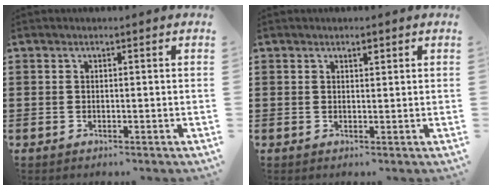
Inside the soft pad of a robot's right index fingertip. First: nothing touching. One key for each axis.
{"total": 1.1, "fx": 0.8, "fy": 0.5, "fz": 0.6, "tx": -0.013, "ty": 0.003, "tz": 0.015}